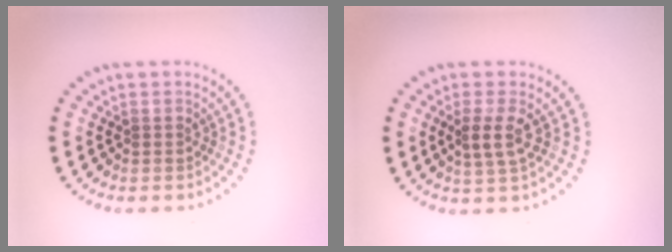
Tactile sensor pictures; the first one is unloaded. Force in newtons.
{"total": 2.3, "press": 2.1, "slide": 0.8}